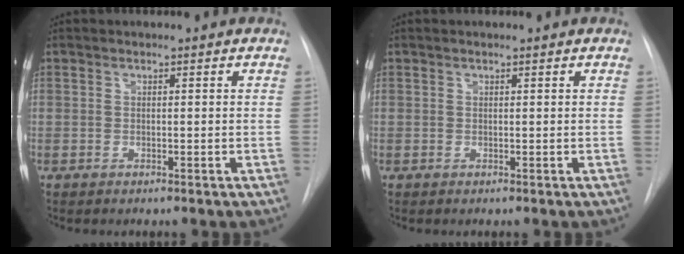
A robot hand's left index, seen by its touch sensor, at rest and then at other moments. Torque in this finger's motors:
{"motor_torque": [-0.20, 0.22, 0.01, 0.02]}